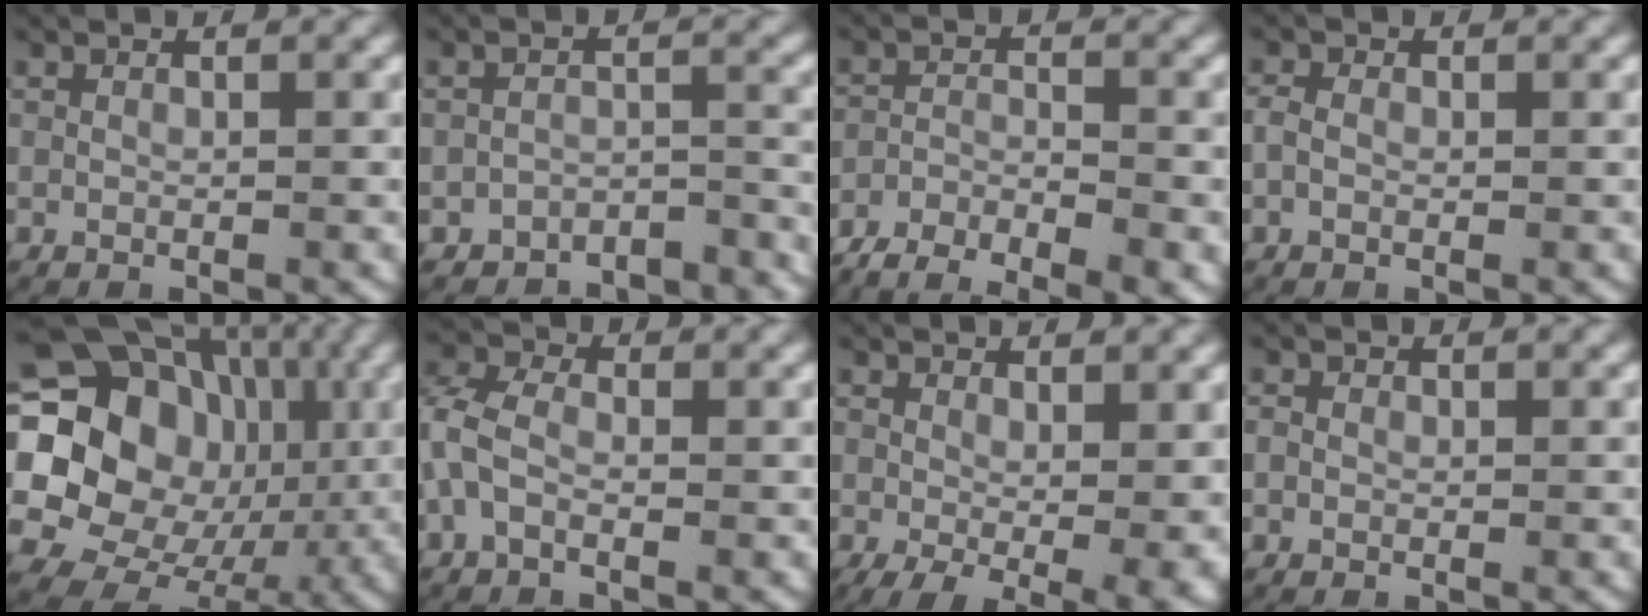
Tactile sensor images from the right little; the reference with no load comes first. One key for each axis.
{"total": 5.9, "fx": -5.6, "fy": 1.7, "fz": 0.9, "tx": 0.000, "ty": -0.008, "tz": -0.092}
{"total": 7.6, "fx": -6.5, "fy": 2.7, "fz": 3.0, "tx": -0.043, "ty": -0.022, "tz": -0.102}
{"total": 1.3, "fx": -0.3, "fy": 1.0, "fz": 0.8, "tx": -0.018, "ty": -0.001, "tz": -0.008}
{"total": 21.2, "fx": -0.5, "fy": 18.2, "fz": 10.9, "tx": -0.234, "ty": -0.057, "tz": -0.004}
{"total": 4.0, "fx": -0.3, "fy": 3.2, "fz": 2.3, "tx": -0.065, "ty": -0.005, "tz": -0.011}
{"total": 6.1, "fx": -2.3, "fy": 2.4, "fz": 5.1, "tx": -0.058, "ty": -0.034, "tz": -0.019}
{"total": 0.7, "fx": -0.2, "fy": 0.6, "fz": 0.3, "tx": -0.007, "ty": -0.004, "tz": -0.002}